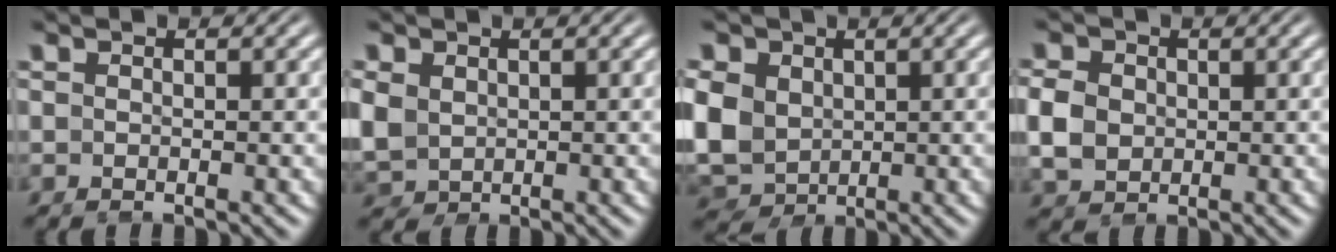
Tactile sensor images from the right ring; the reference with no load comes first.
{"total": 5.4, "force": [-0.4, 5.0, 2.1], "torque": [-0.077, -0.035, 0.010]}
{"total": 7.5, "force": [-0.8, 6.7, 3.2], "torque": [-0.105, -0.049, 0.007]}
{"total": 4.2, "force": [-0.5, 3.7, 1.8], "torque": [-0.050, -0.017, -0.001]}